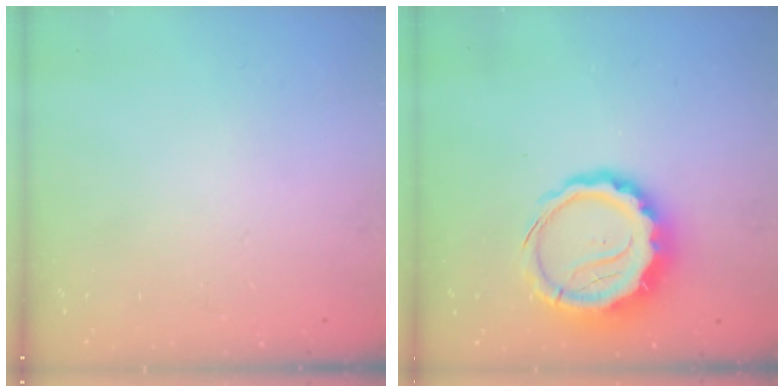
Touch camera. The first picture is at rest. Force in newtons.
{"total": 10.5, "press": 10.1, "slide": 2.8}